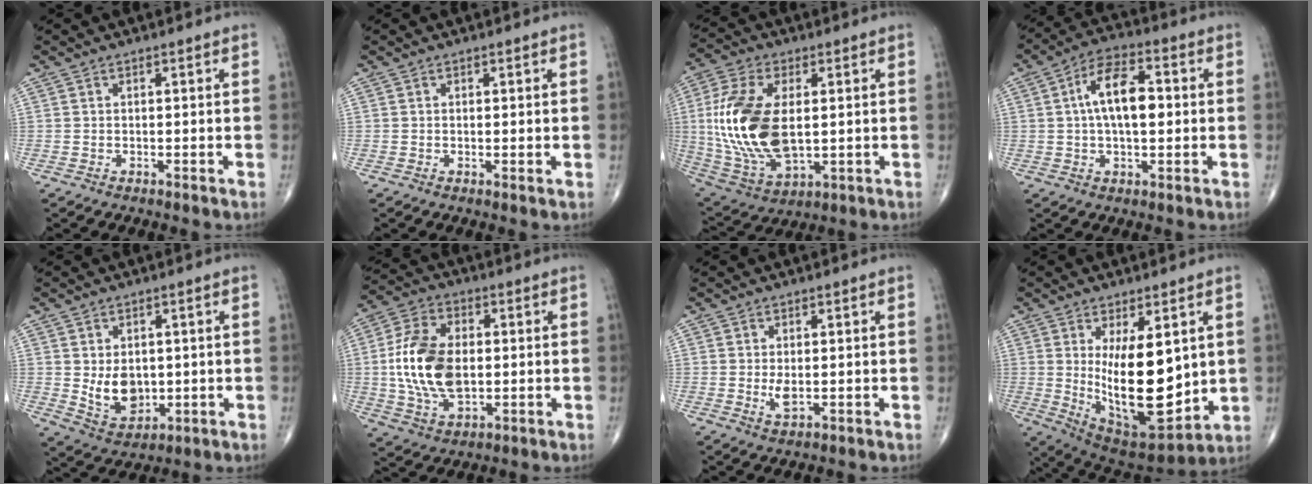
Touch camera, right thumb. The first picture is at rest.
{"total": 0.7, "force": [0.1, 0.1, 0.7], "torque": [-0.013, -0.004, 0.001]}
{"total": 19.5, "force": [1.3, 10.5, 16.4], "torque": [-0.345, -0.013, 0.032]}
{"total": 11.1, "force": [1.2, 5.5, 9.6], "torque": [-0.157, 0.019, 0.013]}
{"total": 7.5, "force": [0.3, 5.4, 5.2], "torque": [-0.064, -0.017, 0.024]}
{"total": 15.4, "force": [0.1, 9.2, 12.3], "torque": [-0.232, 0.006, 0.003]}
{"total": 2.4, "force": [0.0, 1.1, 2.2], "torque": [-0.043, -0.008, 0.004]}
{"total": 18.7, "force": [1.6, 8.1, 16.8], "torque": [-0.244, -0.043, 0.051]}